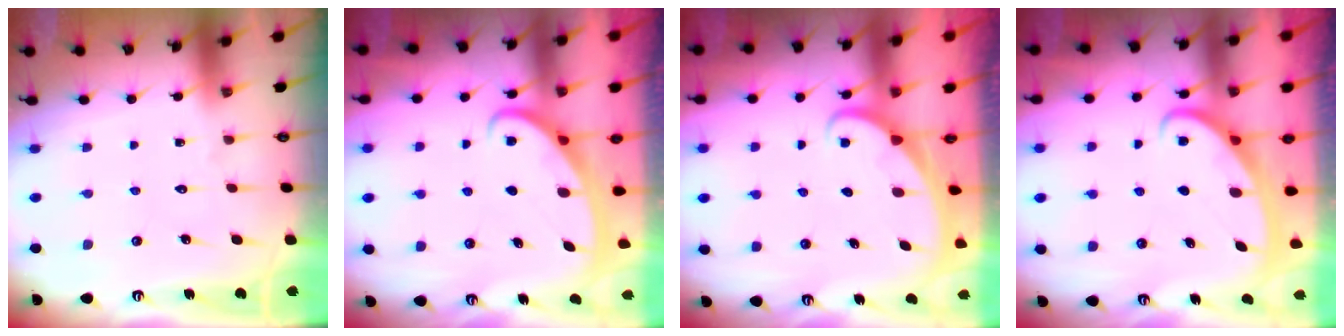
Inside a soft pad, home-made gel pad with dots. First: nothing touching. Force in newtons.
{"total": 2.7, "press": 2.7, "slide": 0.4}
{"total": 1.8, "press": 1.8, "slide": 0.1}
{"total": 2.7, "press": 2.7, "slide": 0.4}